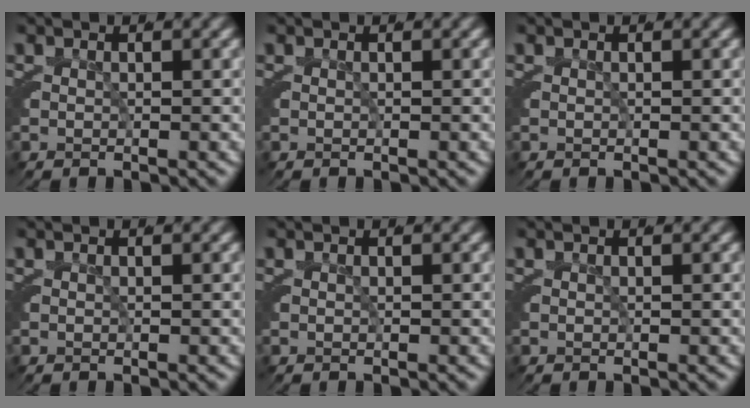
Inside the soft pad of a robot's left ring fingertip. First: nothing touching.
{"total": 0.0}
{"total": 0.0}
{"total": 0.0}
{"total": 0.0}
{"total": 0.0}